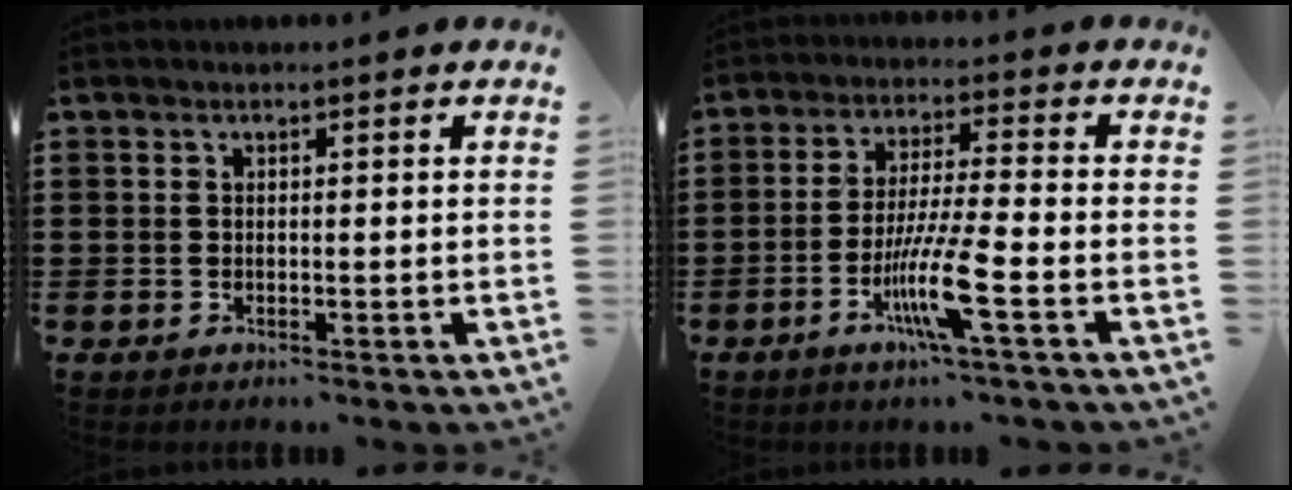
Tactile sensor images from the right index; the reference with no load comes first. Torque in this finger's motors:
{"motor_torque": [2.14, 0.00, 0.88, 0.13]}